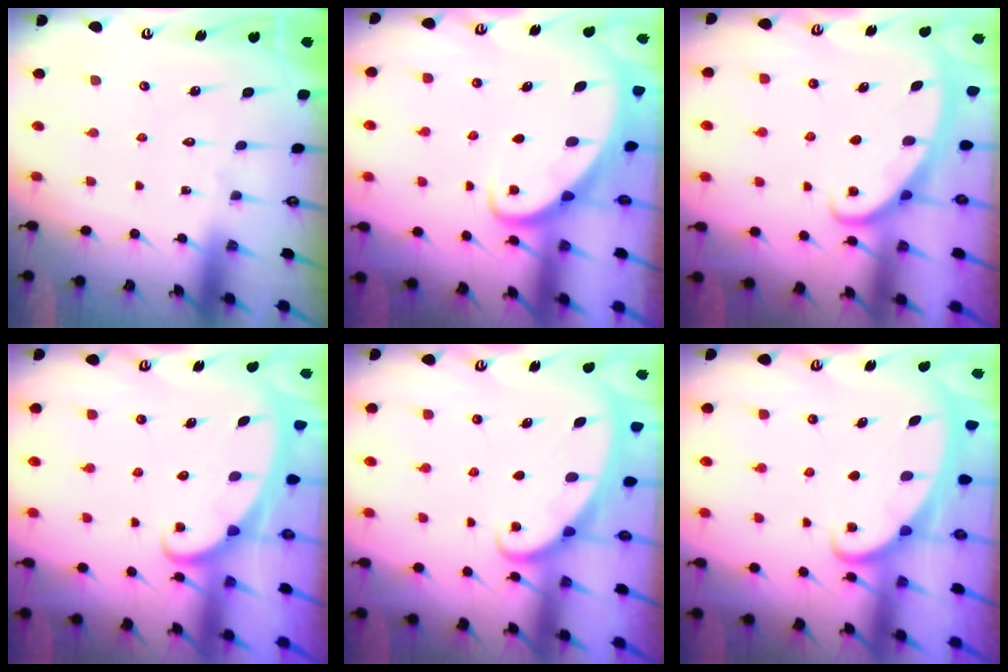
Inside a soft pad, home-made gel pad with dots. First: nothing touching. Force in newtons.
{"total": 2.8, "press": 2.8, "slide": 0.3}
{"total": 3.0, "press": 2.9, "slide": 0.4}
{"total": 2.1, "press": 2.1, "slide": 0.2}
{"total": 2.2, "press": 2.1, "slide": 0.3}
{"total": 2.2, "press": 2.1, "slide": 0.3}